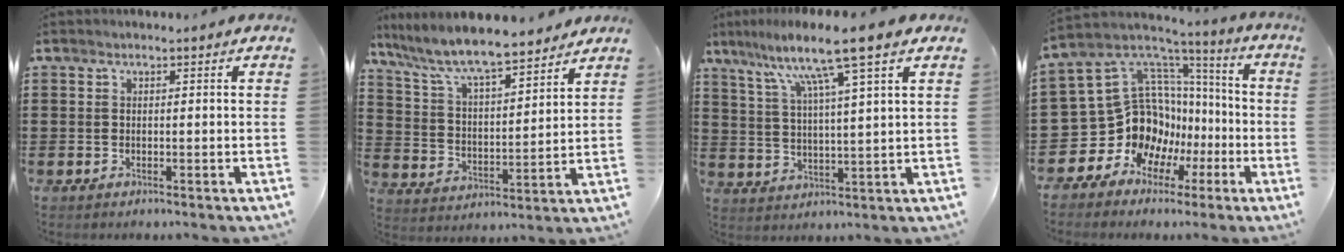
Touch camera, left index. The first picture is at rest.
{"total": 8.3, "force": [7.5, 0.9, 3.4], "torque": [-0.098, -0.043, 0.128]}
{"total": 9.9, "force": [6.8, -0.1, 7.1], "torque": [-0.151, -0.027, 0.109]}
{"total": 12.9, "force": [-1.4, 12.0, 4.4], "torque": [-0.145, -0.040, -0.001]}